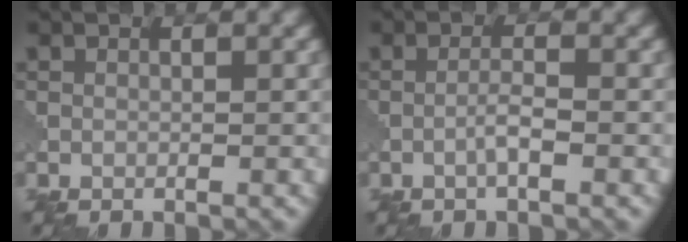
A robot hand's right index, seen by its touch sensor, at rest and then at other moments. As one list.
[{"total": 1.7, "force": [-0.7, 0.2, 1.5], "torque": [-0.029, 0.007, -0.017]}]